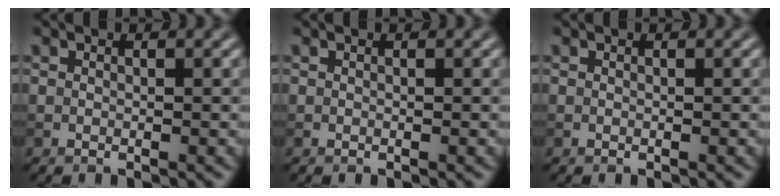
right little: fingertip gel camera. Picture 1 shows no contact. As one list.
[{"total": 0.0}, {"total": 0.0}]